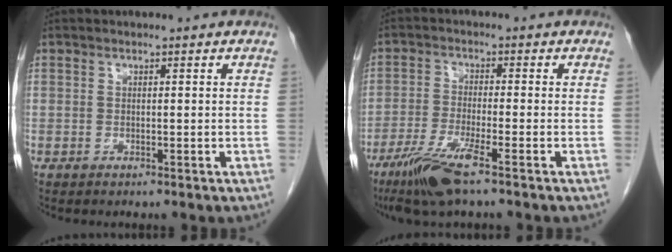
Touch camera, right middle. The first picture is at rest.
{"total": 7.8, "force": [-5.0, 0.1, 5.9], "torque": [-0.123, -0.023, -0.096]}